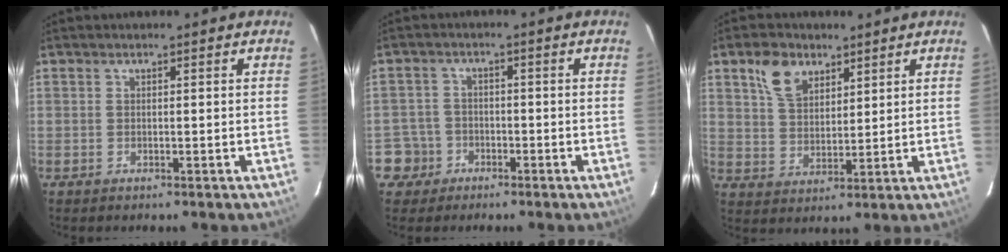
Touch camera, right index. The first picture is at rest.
{"total": 4.9, "force": [-2.3, 4.3, -0.2], "torque": [-0.001, 0.023, -0.044]}
{"total": 7.9, "force": [4.6, 4.9, 4.2], "torque": [-0.081, 0.016, 0.088]}